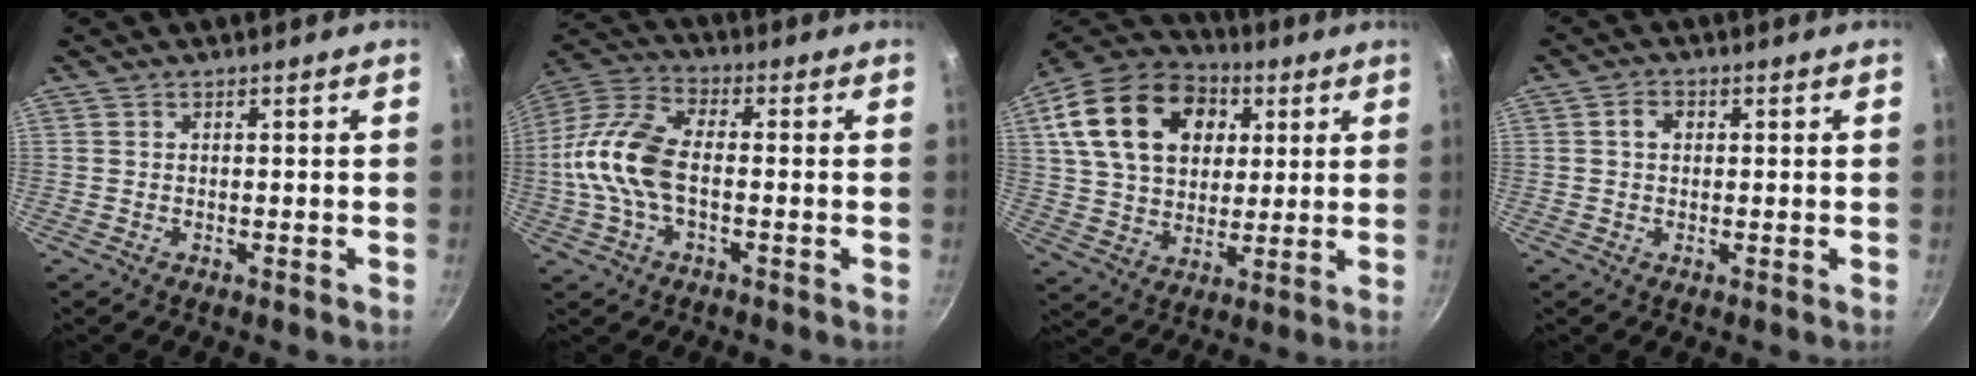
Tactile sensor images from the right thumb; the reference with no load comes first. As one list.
[{"total": 13.3, "force": [-1.5, 7.1, 11.1], "torque": [-0.220, 0.034, -0.048]}, {"total": 23.1, "force": [7.0, 16.4, 14.6], "torque": [-0.239, 0.007, 0.118]}, {"total": 2.5, "force": [0.5, 1.9, 1.5], "torque": [-0.016, 0.005, 0.006]}]